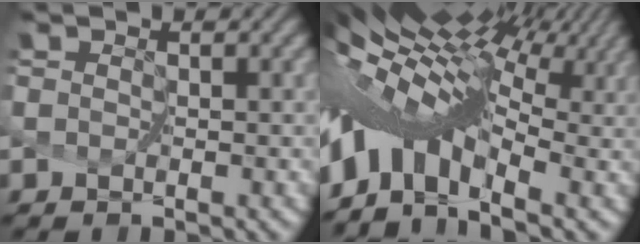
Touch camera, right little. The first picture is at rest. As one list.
[{"total": 11.3, "force": [1.2, 6.0, 9.5], "torque": [-0.182, 0.014, 0.028]}]